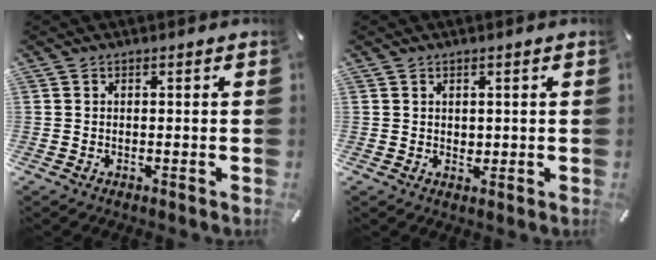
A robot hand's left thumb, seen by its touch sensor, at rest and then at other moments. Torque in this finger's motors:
{"motor_torque": [0.12, 0.12, -0.02, -0.06, 0.03]}